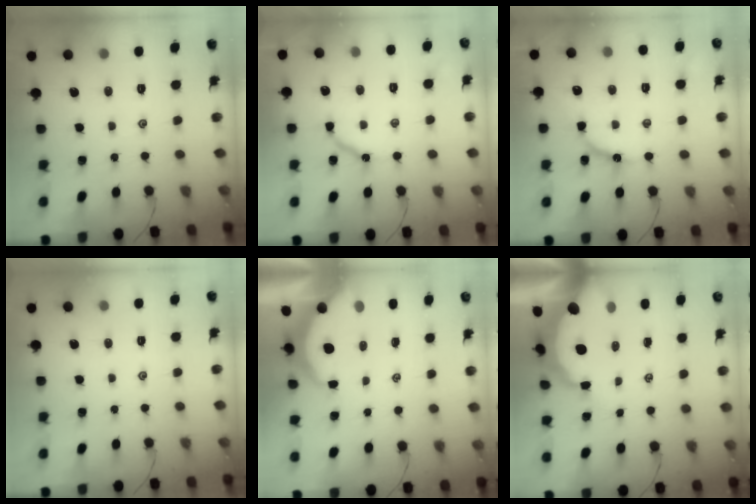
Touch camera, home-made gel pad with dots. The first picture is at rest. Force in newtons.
{"total": 9.3, "press": 9.2, "slide": 1.1}
{"total": 10.2, "press": 10.2, "slide": 0.6}
{"total": 0.0}
{"total": 6.5, "press": 6.4, "slide": 1.0}
{"total": 8.8, "press": 8.8, "slide": 0.9}